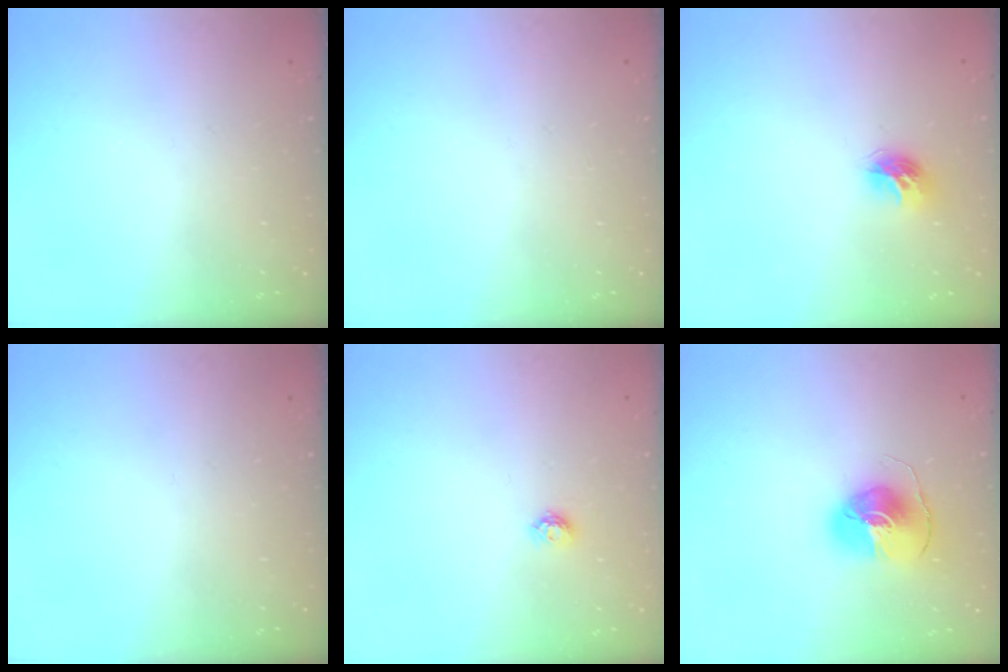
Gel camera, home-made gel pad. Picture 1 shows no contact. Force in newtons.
{"total": 0.0}
{"total": 8.6, "press": 8.6, "slide": 0.0}
{"total": 0.0}
{"total": 4.6, "press": 4.6, "slide": 0.5}
{"total": 8.7, "press": 8.7, "slide": 0.6}